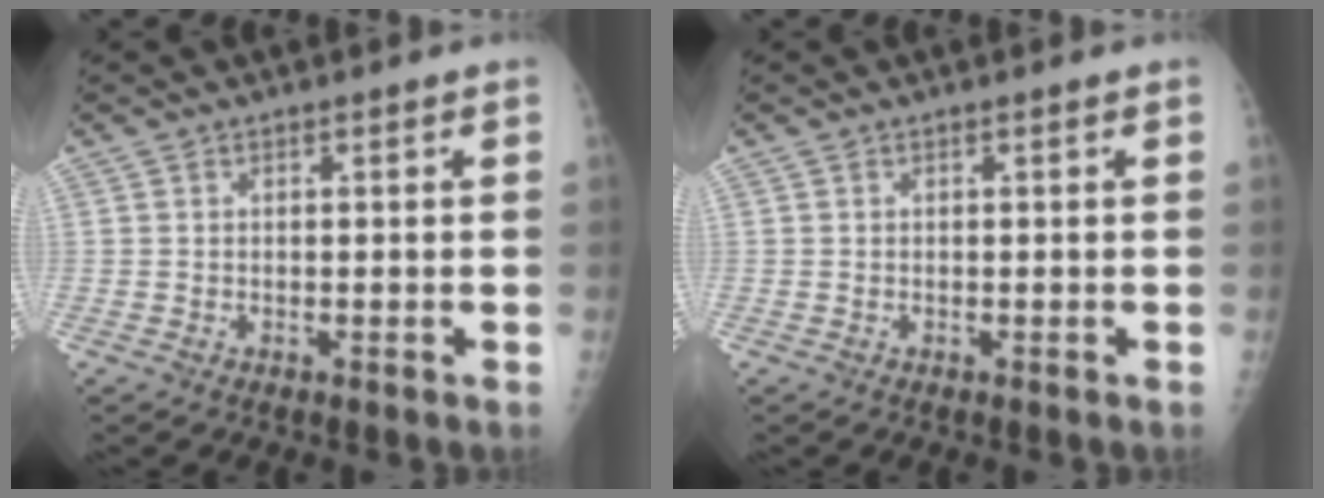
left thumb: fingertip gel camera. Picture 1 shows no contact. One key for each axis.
{"total": 0.0}